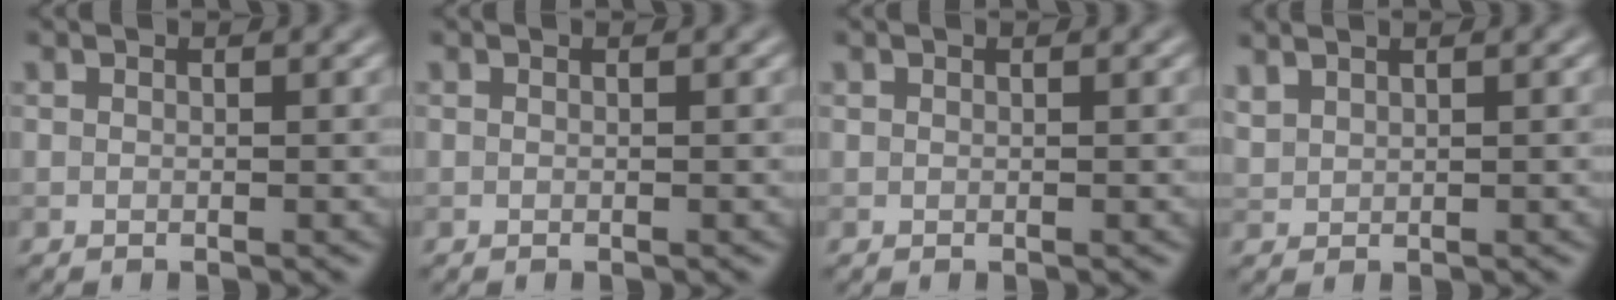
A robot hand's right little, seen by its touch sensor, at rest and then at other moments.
{"total": 0.0}
{"total": 0.0}
{"total": 1.3, "force": [1.2, 0.4, 0.3], "torque": [-0.014, 0.004, 0.033]}